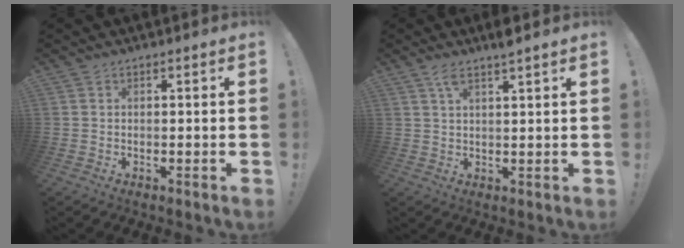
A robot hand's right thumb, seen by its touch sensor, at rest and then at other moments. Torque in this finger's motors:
{"motor_torque": [-0.13, 0.13, 0.01, 0.01, 0.00]}